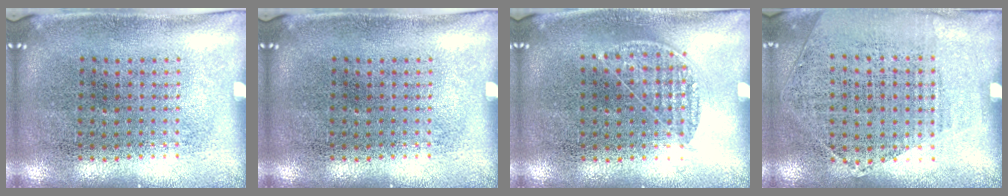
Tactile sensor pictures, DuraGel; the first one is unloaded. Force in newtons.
{"total": 0.0}
{"total": 0.8, "press": 0.7, "slide": 0.5}
{"total": 1.2, "press": 1.0, "slide": 0.7}